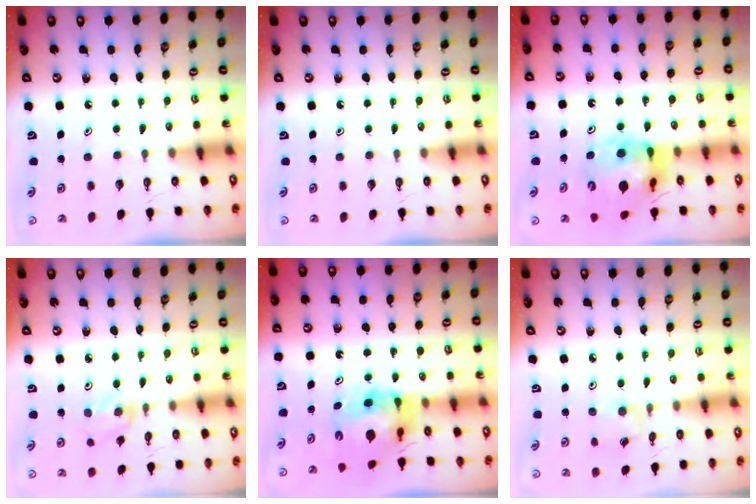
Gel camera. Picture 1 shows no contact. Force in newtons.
{"total": 0.0}
{"total": 14.8, "press": 14.7, "slide": 1.7}
{"total": 1.6, "press": 1.5, "slide": 0.3}
{"total": 10.4, "press": 10.3, "slide": 1.1}
{"total": 2.8, "press": 2.8, "slide": 0.4}